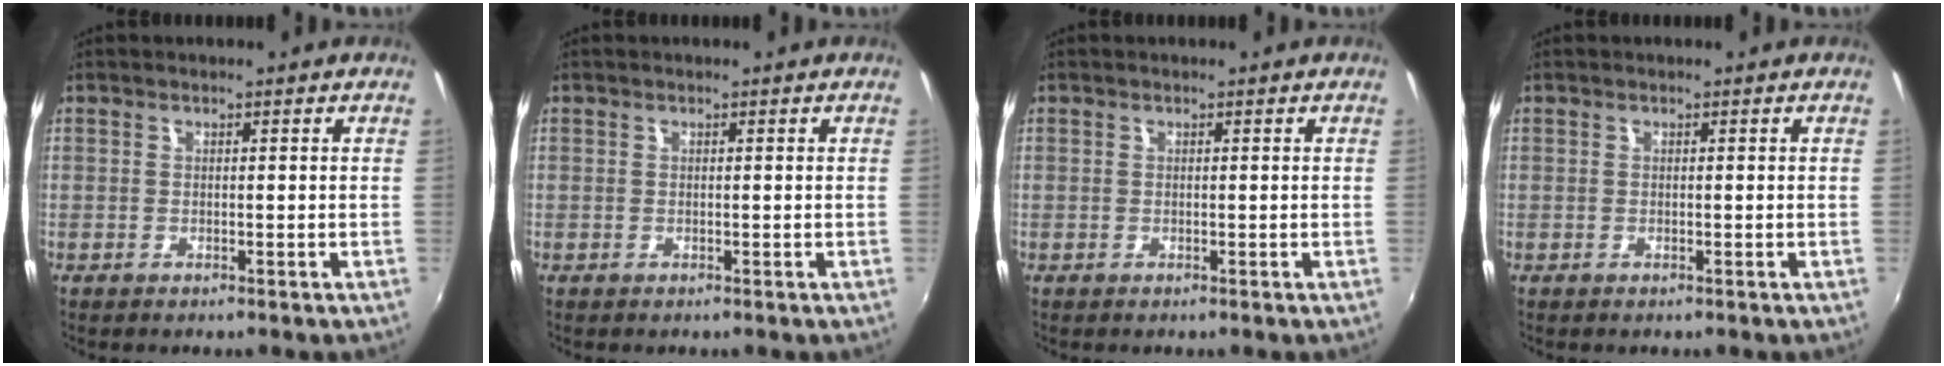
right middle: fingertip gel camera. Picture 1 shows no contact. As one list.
[{"total": 0.0}, {"total": 0.0}, {"total": 0.0}]